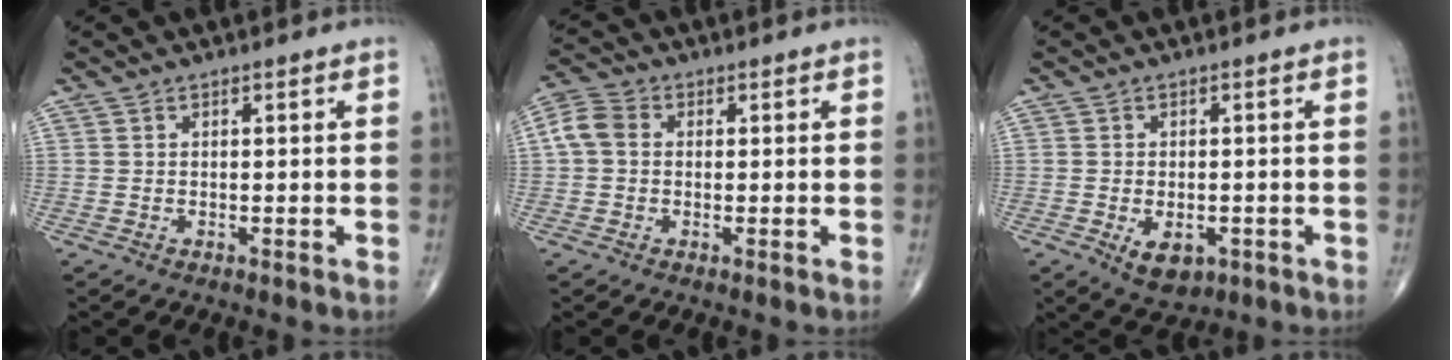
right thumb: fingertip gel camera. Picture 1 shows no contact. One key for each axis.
{"total": 5.4, "fx": 0.4, "fy": 4.3, "fz": 3.3, "tx": -0.070, "ty": 0.019, "tz": 0.001}
{"total": 5.3, "fx": -1.8, "fy": 3.2, "fz": 3.8, "tx": -0.051, "ty": 0.001, "tz": -0.017}